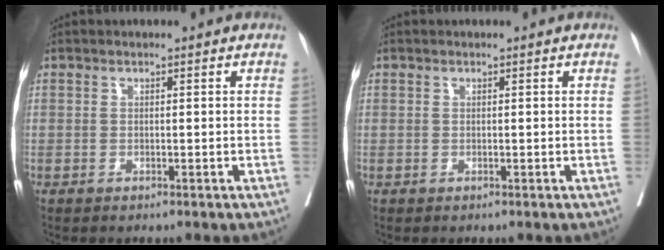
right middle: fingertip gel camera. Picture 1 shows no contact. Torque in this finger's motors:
{"motor_torque": [-0.42, 0.47, 0.01, 0.02]}